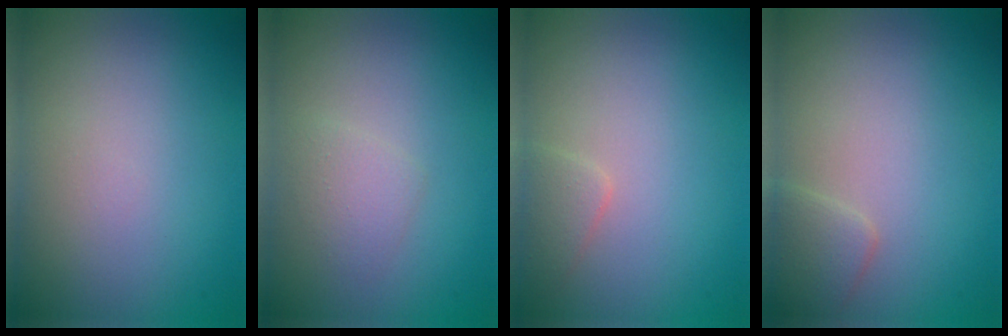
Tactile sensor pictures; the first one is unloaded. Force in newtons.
{"total": 1.5, "press": 1.5, "slide": 0.0}
{"total": 1.4, "press": 1.4, "slide": 0.1}
{"total": 2.0, "press": 2.0, "slide": 0.0}